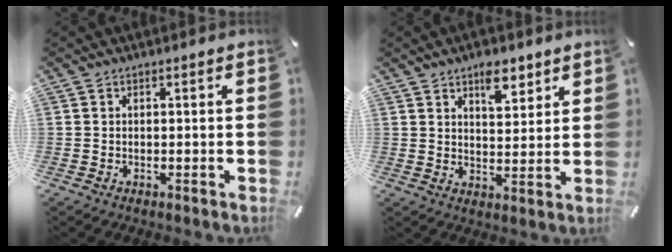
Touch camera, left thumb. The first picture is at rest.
{"total": 7.1, "force": [5.0, 3.5, 3.7], "torque": [-0.036, -0.028, 0.082]}